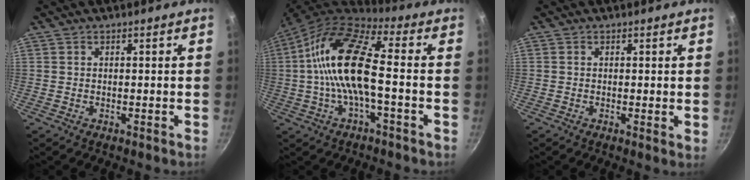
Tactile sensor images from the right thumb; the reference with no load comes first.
{"total": 15.8, "force": [-1.0, 5.7, 14.7], "torque": [-0.284, 0.036, -0.037]}
{"total": 0.9, "force": [0.2, 0.1, 0.9], "torque": [-0.014, -0.007, 0.000]}